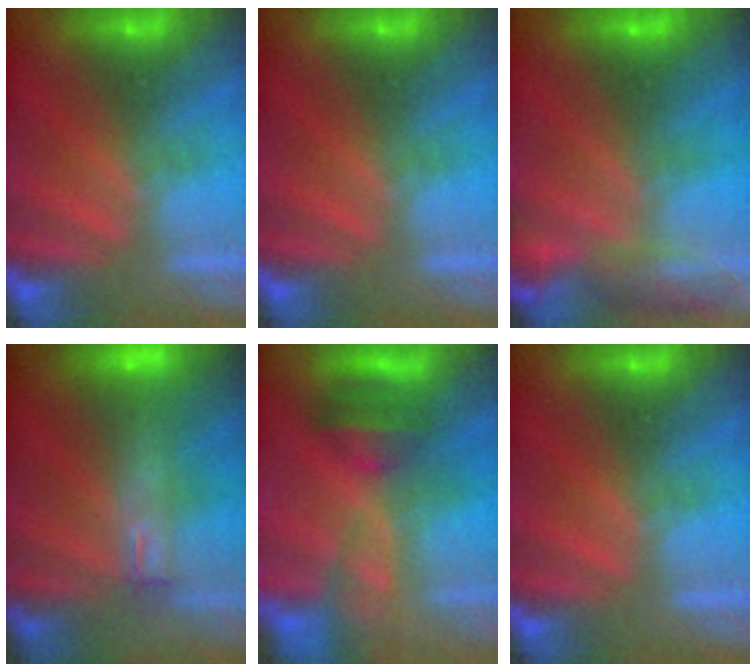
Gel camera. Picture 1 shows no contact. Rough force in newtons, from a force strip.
{"total": 0.0}
{"total": 5.1}
{"total": 8.7}
{"total": 9.2}
{"total": 0.0}